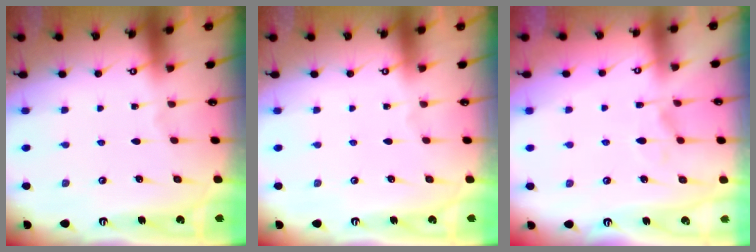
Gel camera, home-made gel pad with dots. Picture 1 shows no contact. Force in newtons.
{"total": 0.0}
{"total": 0.9, "press": 0.1, "slide": 0.9}